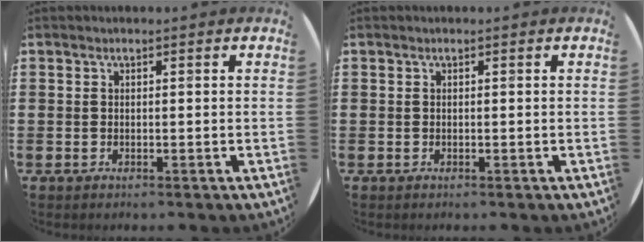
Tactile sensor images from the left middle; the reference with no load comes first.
{"total": 0.0}